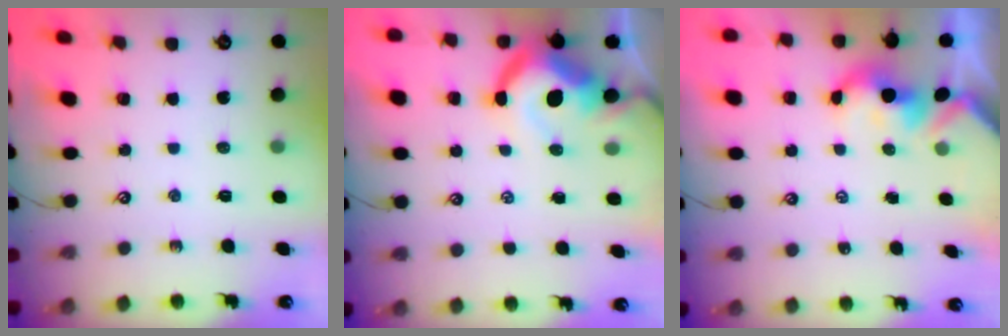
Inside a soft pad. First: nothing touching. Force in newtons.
{"total": 11.9, "press": 11.7, "slide": 2.0}
{"total": 1.9, "press": 1.9, "slide": 0.2}